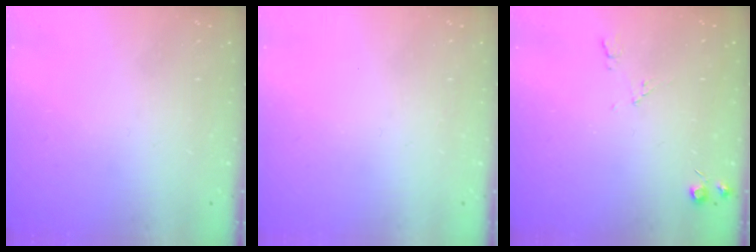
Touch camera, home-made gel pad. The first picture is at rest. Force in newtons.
{"total": 0.0}
{"total": 5.6, "press": 5.6, "slide": 0.9}